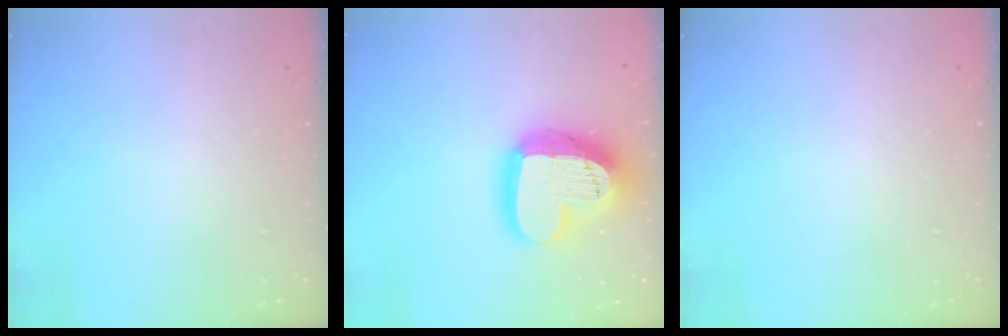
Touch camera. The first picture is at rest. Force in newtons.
{"total": 24.2, "press": 24.1, "slide": 1.8}
{"total": 0.0}